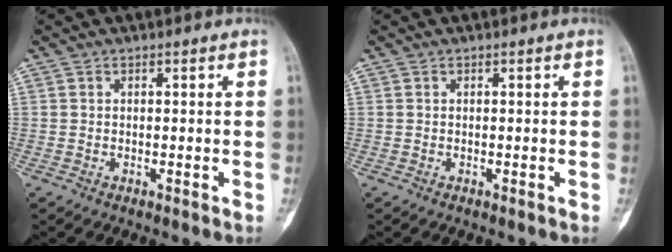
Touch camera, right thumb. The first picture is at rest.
{"total": 0.0}